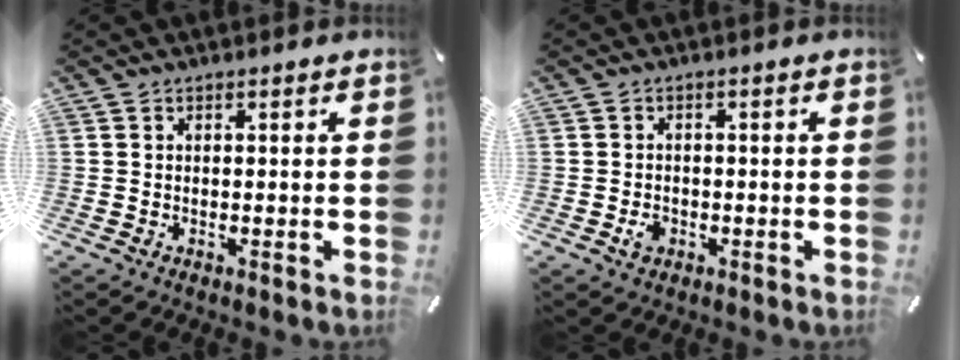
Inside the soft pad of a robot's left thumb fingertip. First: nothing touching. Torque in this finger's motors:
{"motor_torque": [-0.34, 0.52, 0.16, 0.05, 0.02]}